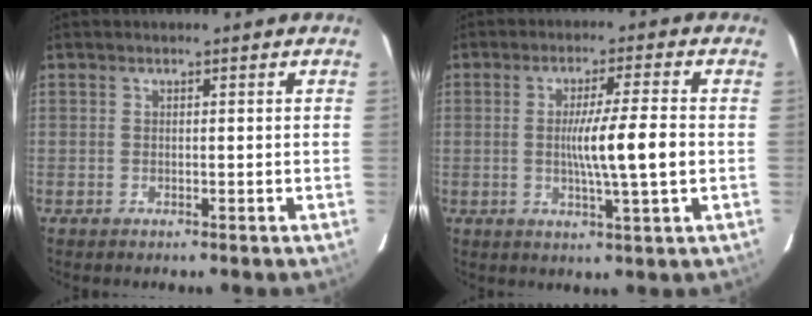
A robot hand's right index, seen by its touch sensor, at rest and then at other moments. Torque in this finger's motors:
{"motor_torque": [1.32, -0.14, 0.68, 0.16]}